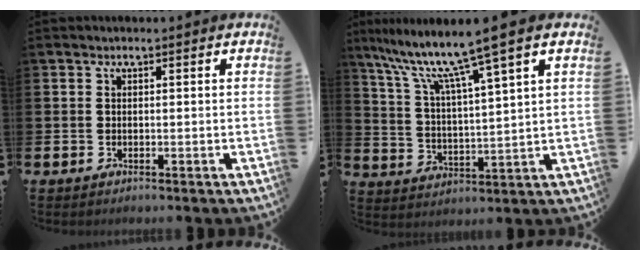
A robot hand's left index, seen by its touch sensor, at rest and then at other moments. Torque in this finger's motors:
{"motor_torque": [1.59, -0.55, 1.05, 0.21]}